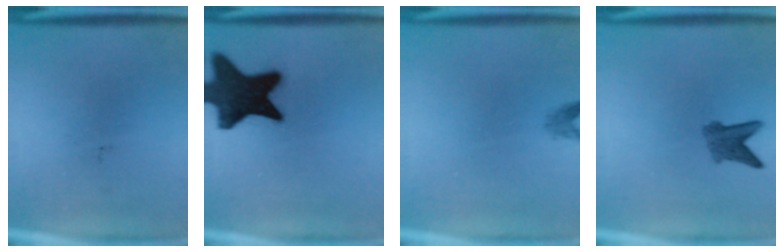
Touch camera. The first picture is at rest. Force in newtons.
{"total": 17.5}
{"total": 1.2}
{"total": 3.7}